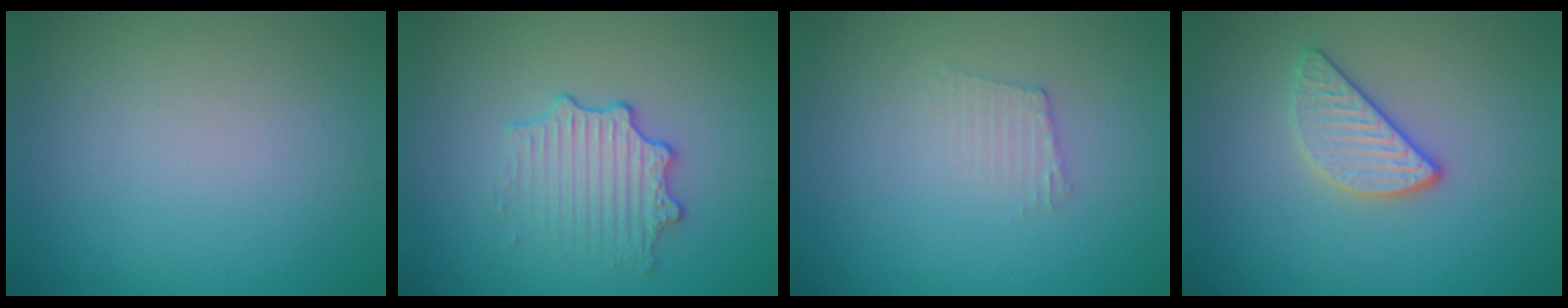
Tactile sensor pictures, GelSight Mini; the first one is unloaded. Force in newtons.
{"total": 3.0, "press": 2.7, "slide": 1.1}
{"total": 1.2, "press": 1.2, "slide": 0.2}
{"total": 2.6, "press": 2.5, "slide": 0.8}